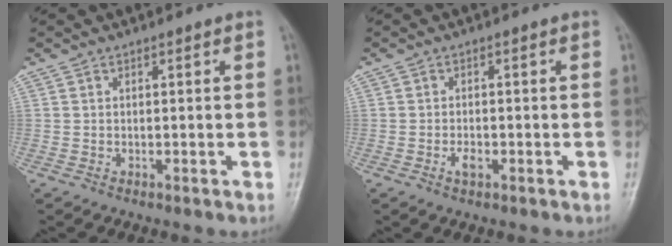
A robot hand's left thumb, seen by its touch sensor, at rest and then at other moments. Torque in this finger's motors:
{"motor_torque": [-0.02, 0.04, 0.13, -0.05, 0.00]}